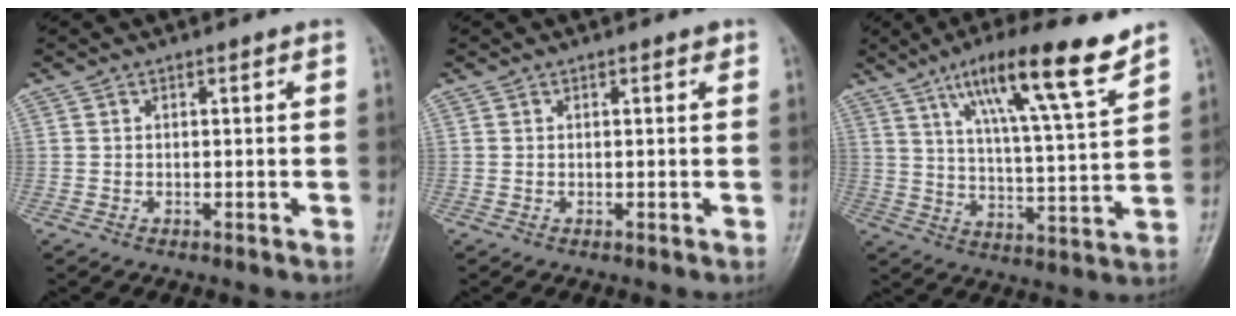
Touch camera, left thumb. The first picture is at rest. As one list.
[{"total": 0.5, "force": [0.3, 0.3, 0.4], "torque": [-0.004, 0.000, 0.000]}, {"total": 16.3, "force": [10.4, 1.9, 12.4], "torque": [-0.194, -0.045, 0.173]}]